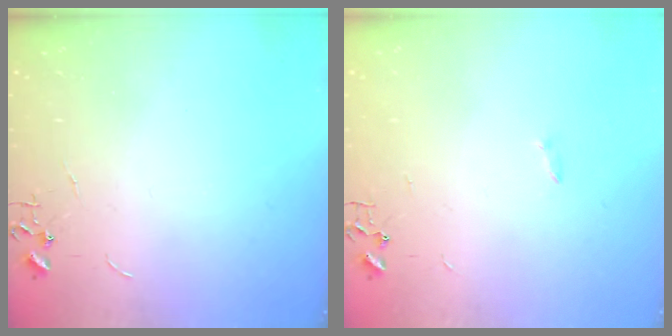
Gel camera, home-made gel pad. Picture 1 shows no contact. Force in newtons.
{"total": 1.3, "press": 1.3, "slide": 0.3}